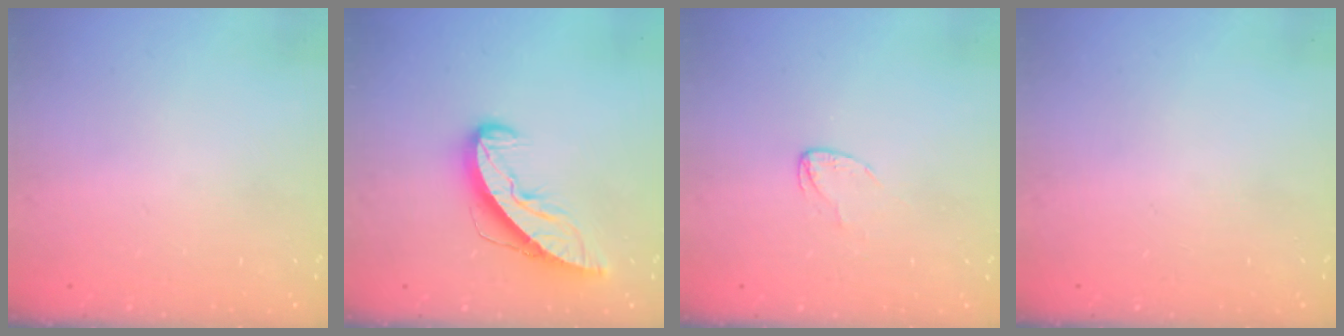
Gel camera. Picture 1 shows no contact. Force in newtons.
{"total": 9.1, "press": 9.0, "slide": 0.9}
{"total": 3.3, "press": 3.3, "slide": 0.2}
{"total": 0.0}